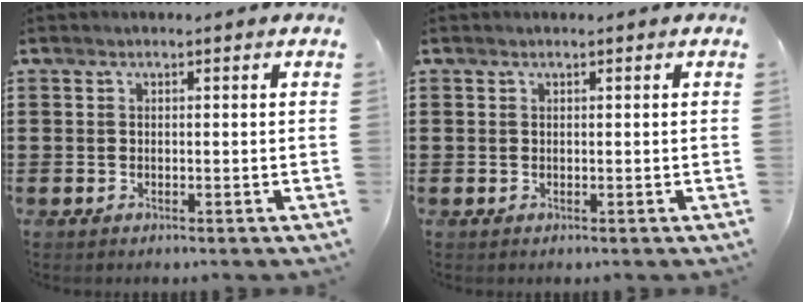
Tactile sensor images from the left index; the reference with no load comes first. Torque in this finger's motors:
{"motor_torque": [-0.23, 0.31, -0.01, -0.01]}